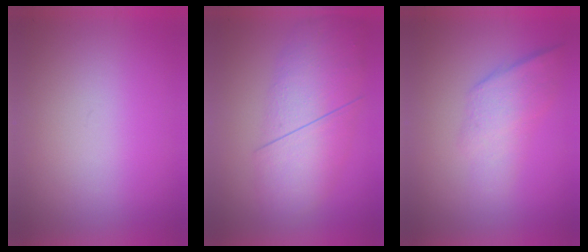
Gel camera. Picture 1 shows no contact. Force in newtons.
{"total": 4.6}
{"total": 2.2}